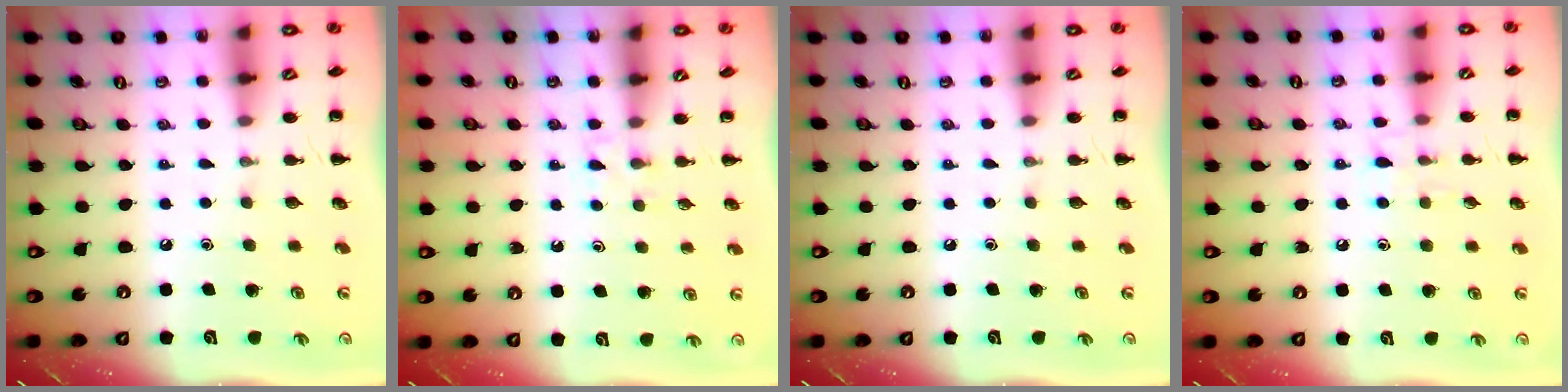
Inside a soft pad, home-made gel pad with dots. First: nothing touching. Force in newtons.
{"total": 2.2, "press": 2.0, "slide": 1.0}
{"total": 0.0}
{"total": 6.3, "press": 5.9, "slide": 2.3}